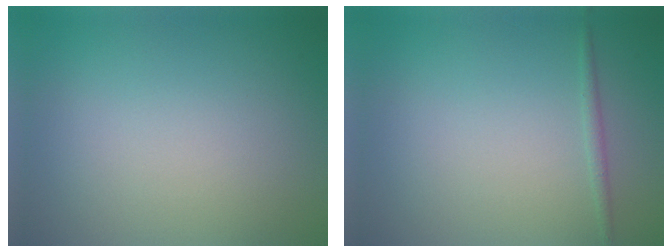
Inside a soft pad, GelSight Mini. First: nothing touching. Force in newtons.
{"total": 0.8, "press": 0.8, "slide": 0.0}